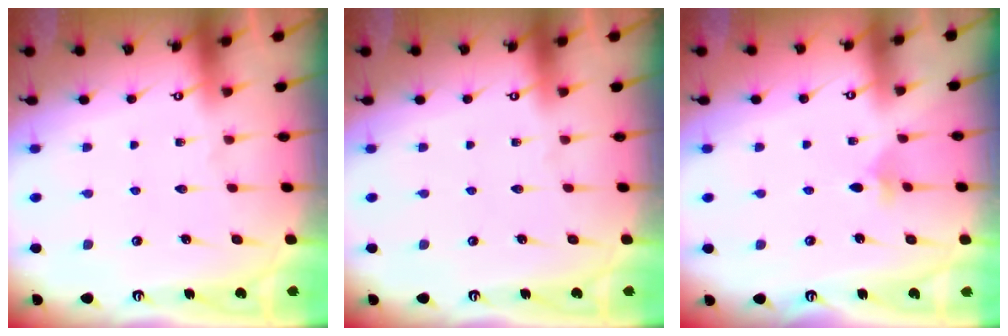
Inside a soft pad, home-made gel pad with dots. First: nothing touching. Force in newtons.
{"total": 0.0}
{"total": 2.6, "press": 2.6, "slide": 0.6}